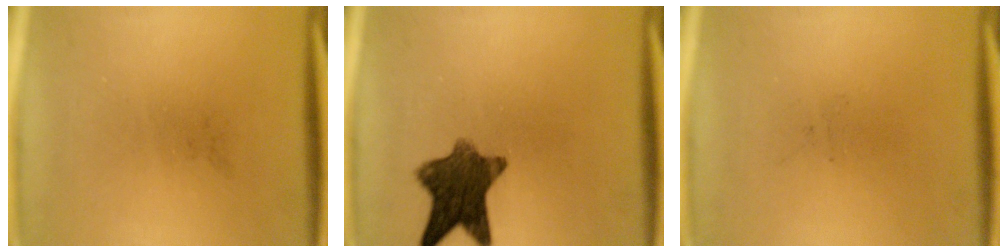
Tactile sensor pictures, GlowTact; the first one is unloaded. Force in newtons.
{"total": 9.5}
{"total": 0.0}